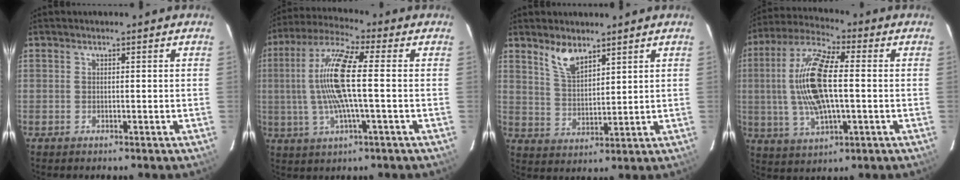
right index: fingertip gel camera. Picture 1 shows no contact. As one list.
[{"total": 13.2, "force": [0.2, 1.7, 13.1], "torque": [-0.257, 0.008, -0.001]}, {"total": 6.4, "force": [4.7, 2.6, 3.6], "torque": [-0.064, 0.002, 0.097]}, {"total": 15.8, "force": [0.3, 5.8, 14.7], "torque": [-0.296, 0.011, 0.004]}]